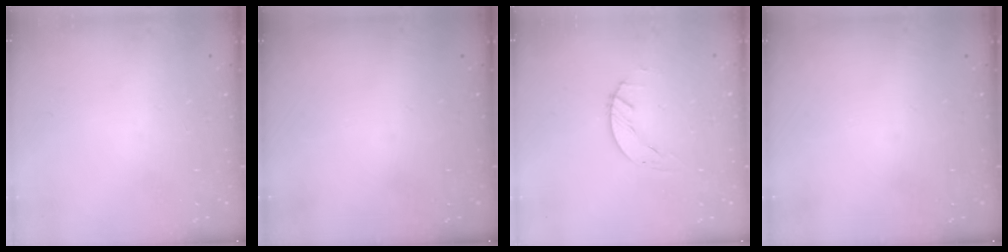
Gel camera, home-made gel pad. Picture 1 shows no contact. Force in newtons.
{"total": 0.0}
{"total": 1.5, "press": 1.4, "slide": 0.1}
{"total": 0.0}